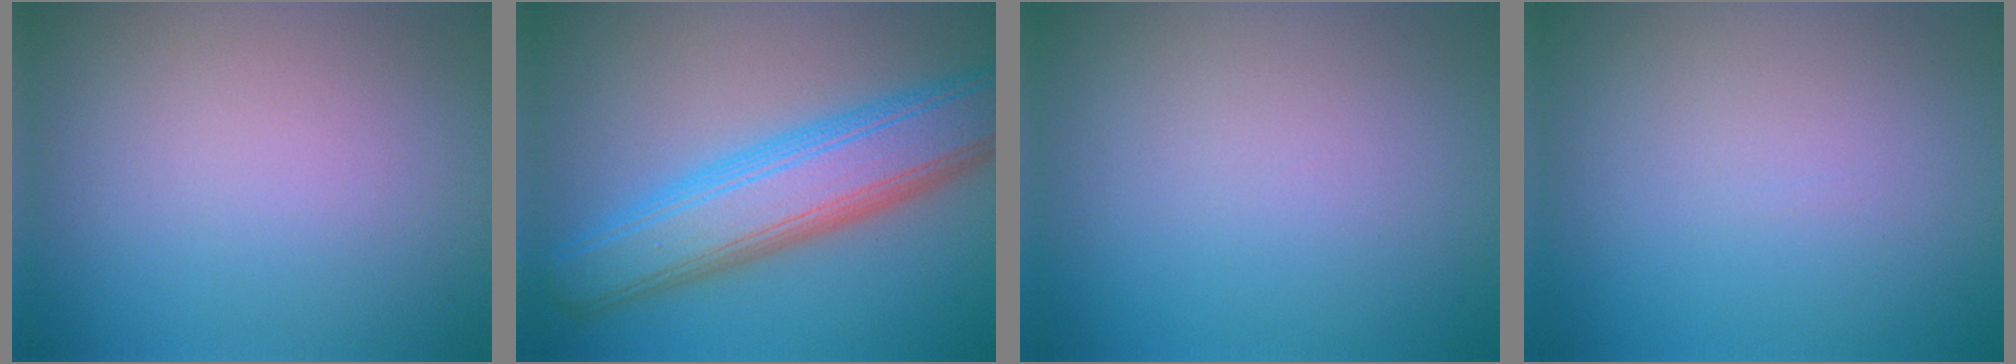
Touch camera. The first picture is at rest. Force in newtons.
{"total": 8.6, "press": 8.6, "slide": 0.1}
{"total": 0.0}
{"total": 0.0}